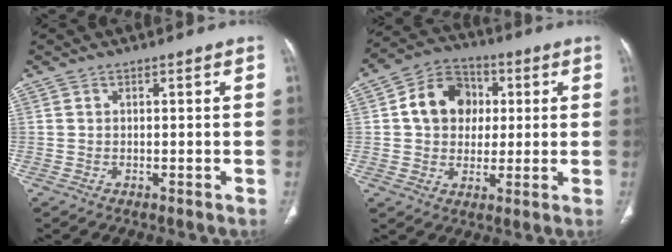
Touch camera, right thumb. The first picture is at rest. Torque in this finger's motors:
{"motor_torque": [-0.22, 1.89, 0.72, -0.06, 0.04]}